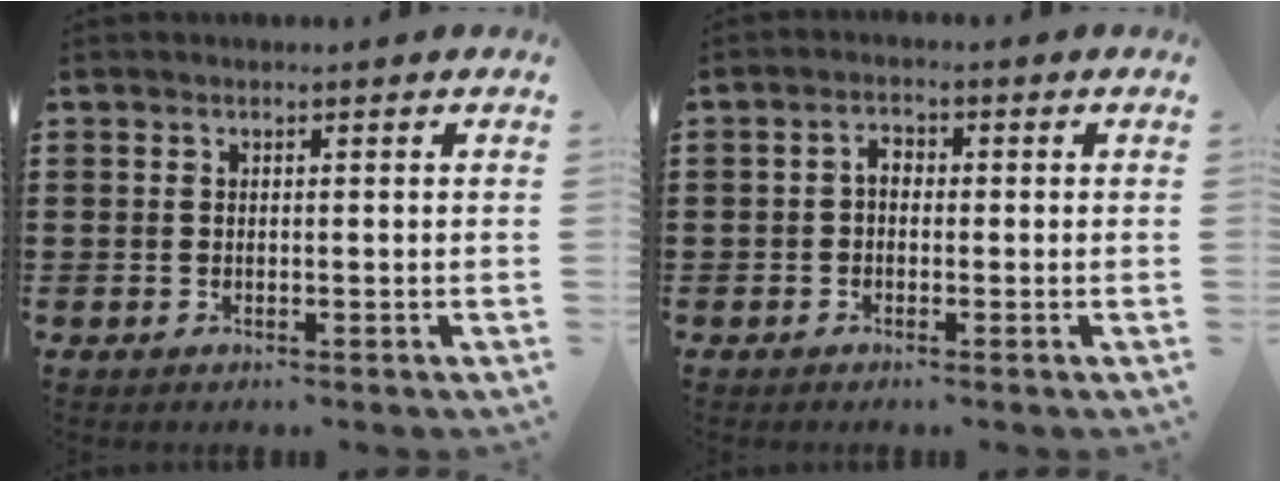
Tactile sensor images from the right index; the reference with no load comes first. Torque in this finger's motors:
{"motor_torque": [0.84, 0.69, 0.21, 0.03]}